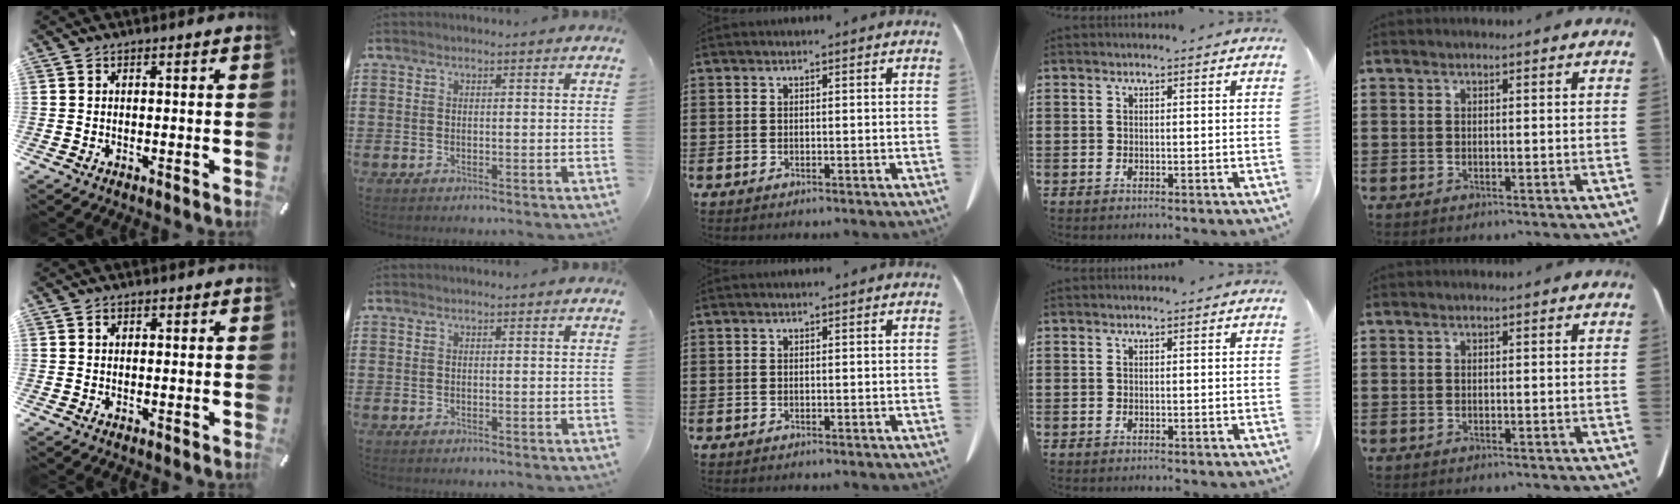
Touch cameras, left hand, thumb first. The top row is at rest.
{"thumb": {"total": 0.9, "force": [0.2, 0.8, 0.4], "torque": [0.000, 0.001, 0.001]}}